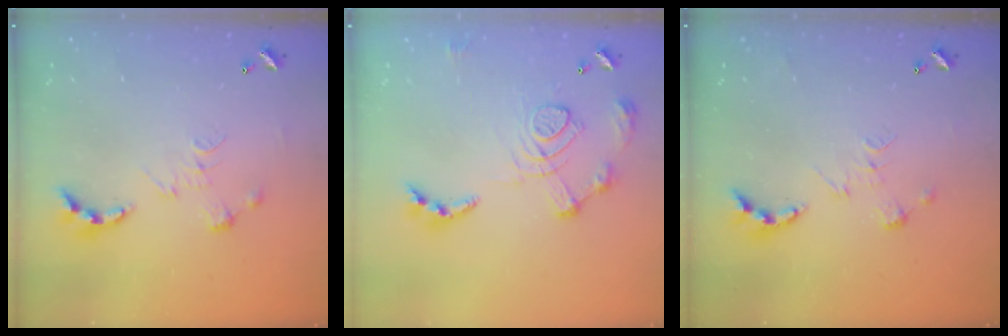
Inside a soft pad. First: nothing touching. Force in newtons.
{"total": 13.9, "press": 13.8, "slide": 1.5}
{"total": 0.0}